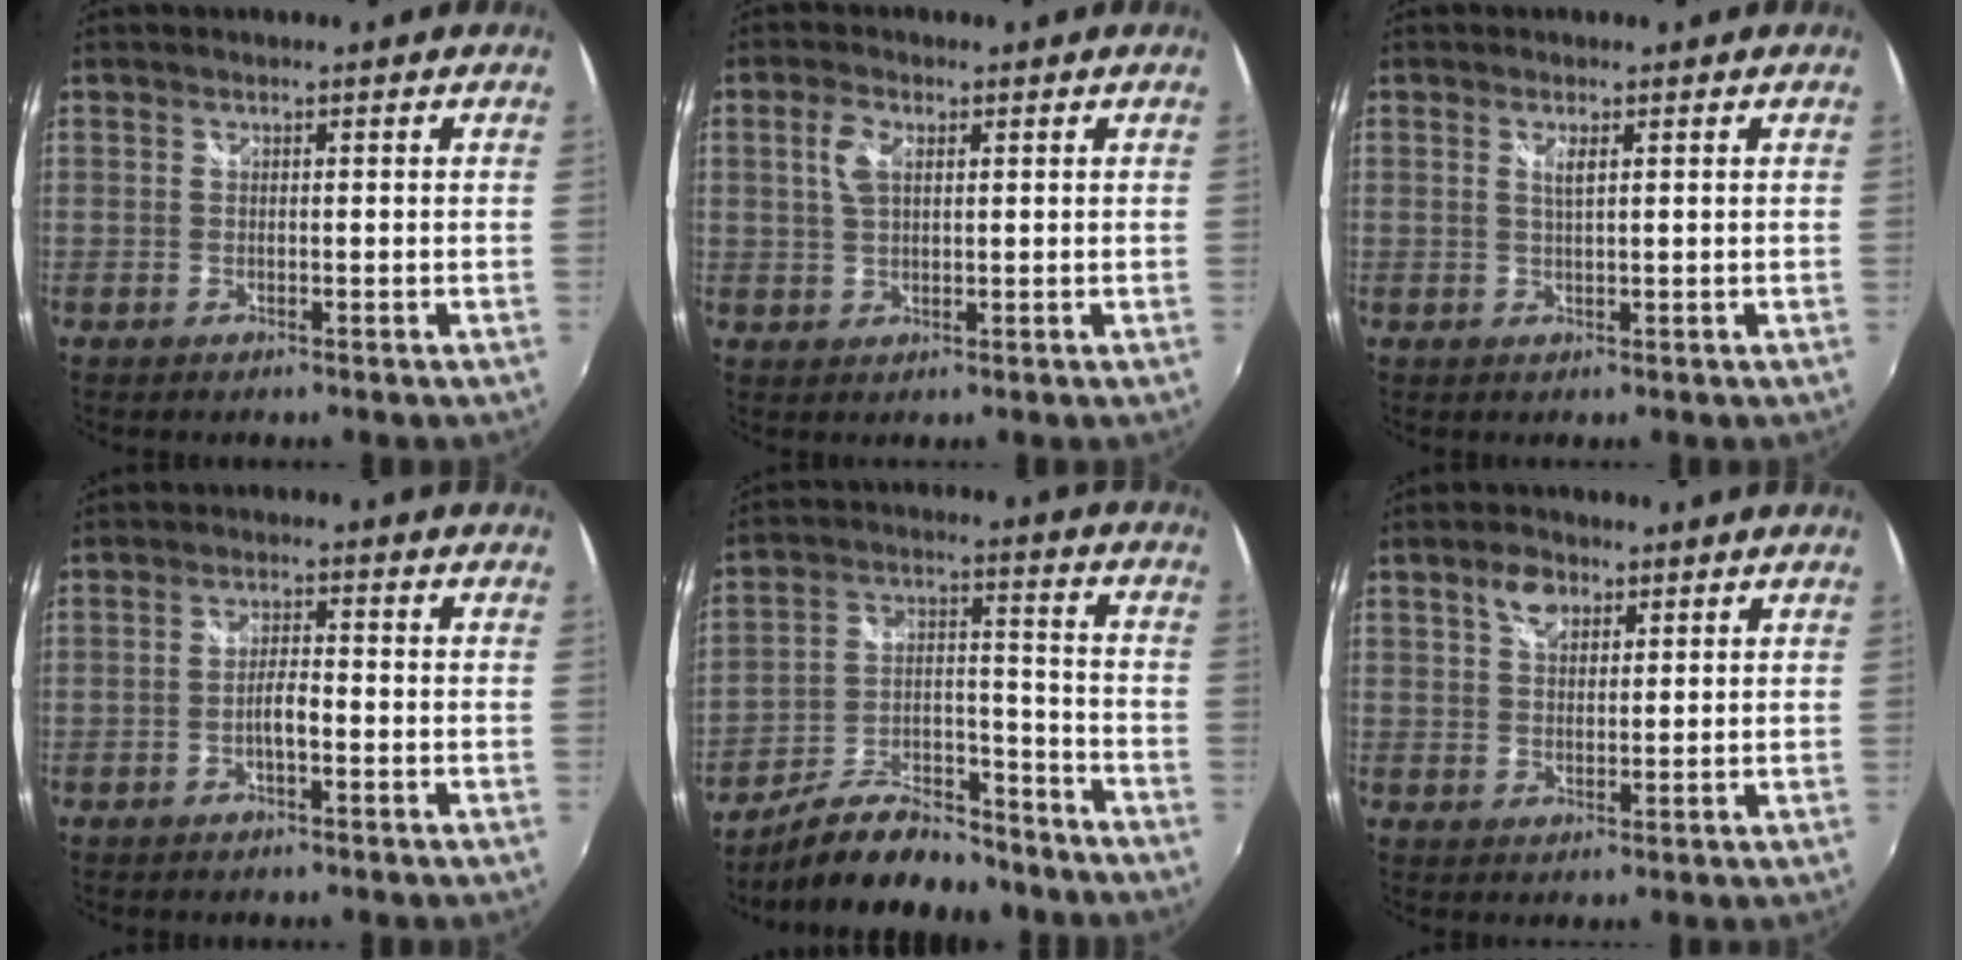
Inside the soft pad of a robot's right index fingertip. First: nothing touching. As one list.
[{"total": 4.2, "force": [1.6, 2.3, 3.1], "torque": [-0.061, 0.010, 0.031]}, {"total": 1.6, "force": [0.6, 0.2, 1.5], "torque": [-0.026, 0.000, 0.009]}, {"total": 2.7, "force": [-1.1, 0.6, 2.4], "torque": [-0.050, 0.011, -0.022]}, {"total": 15.0, "force": [-12.2, 5.8, 6.5], "torque": [-0.126, 0.024, -0.192]}, {"total": 4.6, "force": [2.5, 2.8, 2.7], "torque": [-0.043, 0.010, 0.045]}]